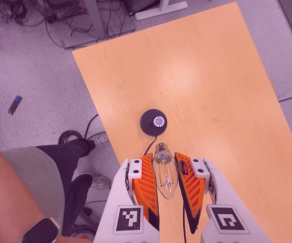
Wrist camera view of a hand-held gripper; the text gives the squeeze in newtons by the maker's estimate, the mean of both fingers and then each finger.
{"total": 19.2, "left": 21.3, "right": 17.1}